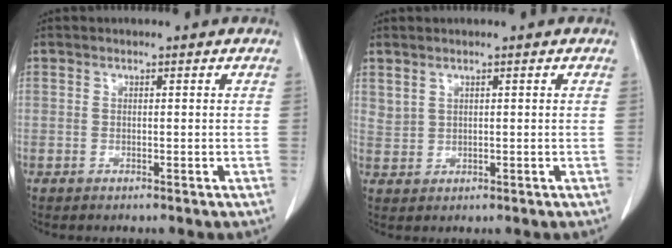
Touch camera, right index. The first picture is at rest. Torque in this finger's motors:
{"motor_torque": [-0.12, 0.23, 0.00, 0.00]}